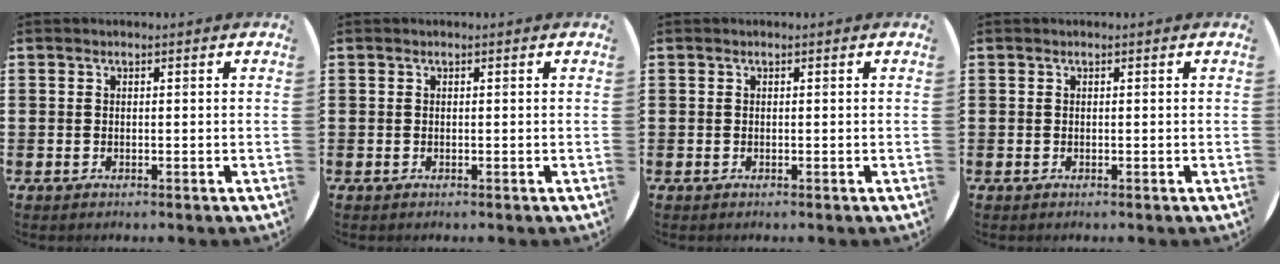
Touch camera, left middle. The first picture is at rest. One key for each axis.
{"total": 0.0}
{"total": 0.0}
{"total": 0.0}